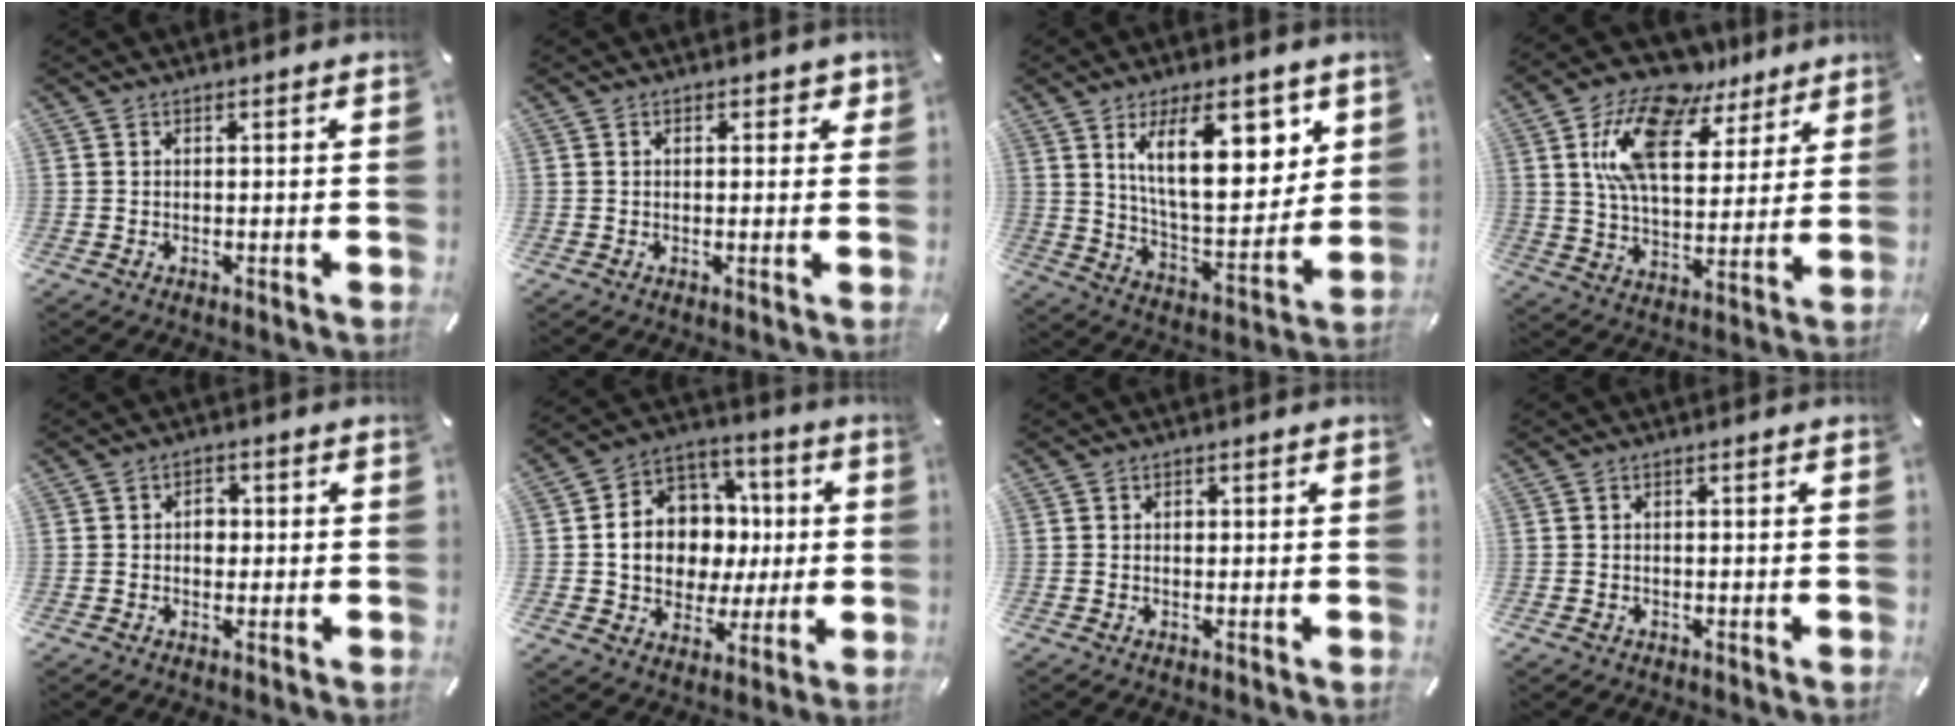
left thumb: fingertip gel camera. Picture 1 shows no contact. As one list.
[{"total": 1.9, "force": [0.5, 1.2, 1.4], "torque": [-0.012, 0.001, 0.004]}, {"total": 20.3, "force": [9.5, 9.3, 15.3], "torque": [-0.238, -0.034, 0.152]}, {"total": 17.6, "force": [10.4, 9.4, 10.6], "torque": [-0.196, -0.037, 0.187]}, {"total": 3.6, "force": [-0.1, 2.8, 2.3], "torque": [-0.020, -0.001, -0.010]}, {"total": 13.8, "force": [-0.2, 12.3, 6.2], "torque": [-0.109, -0.003, 0.010]}, {"total": 1.1, "force": [0.0, 0.8, 0.6], "torque": [-0.005, 0.000, -0.002]}, {"total": 0.9, "force": [-0.4, 0.6, 0.5], "torque": [-0.009, 0.002, -0.009]}]